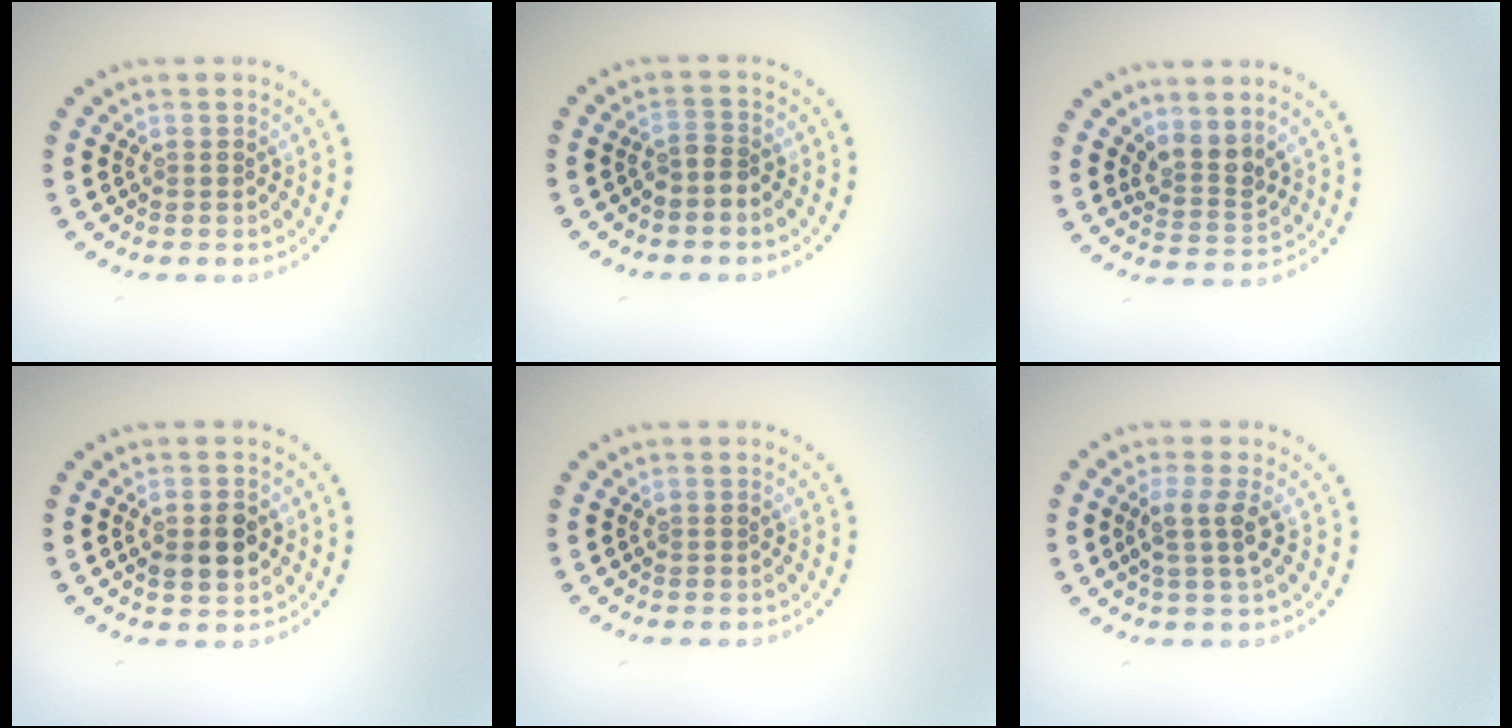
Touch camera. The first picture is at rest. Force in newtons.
{"total": 1.5, "press": 1.1, "slide": 0.9}
{"total": 2.6, "press": 1.9, "slide": 1.7}
{"total": 2.5, "press": 2.5, "slide": 0.2}
{"total": 0.0}
{"total": 2.3, "press": 1.9, "slide": 1.3}